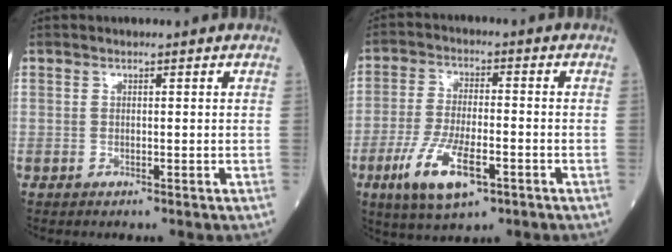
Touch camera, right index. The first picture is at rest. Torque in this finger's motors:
{"motor_torque": [0.52, -0.06, 0.23, 0.11]}